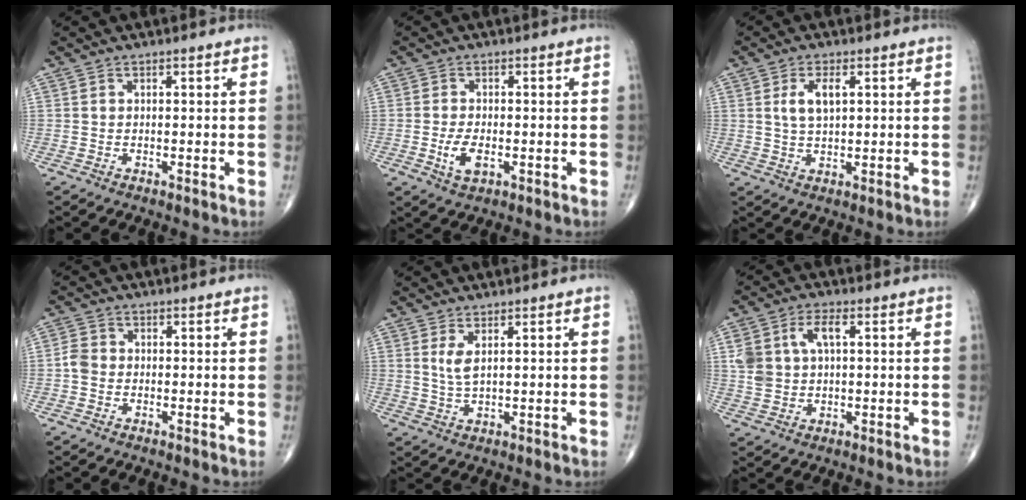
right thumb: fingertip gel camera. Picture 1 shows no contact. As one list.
[{"total": 4.4, "force": [-1.2, 2.2, 3.6], "torque": [-0.068, -0.001, -0.019]}, {"total": 4.7, "force": [1.4, 2.1, 4.0], "torque": [-0.077, -0.002, 0.026]}, {"total": 2.5, "force": [-0.6, 2.1, 1.3], "torque": [-0.021, 0.005, -0.020]}, {"total": 3.0, "force": [1.2, 0.9, 2.6], "torque": [-0.057, -0.010, 0.032]}, {"total": 7.5, "force": [1.8, 4.4, 5.8], "torque": [-0.115, 0.011, 0.039]}]